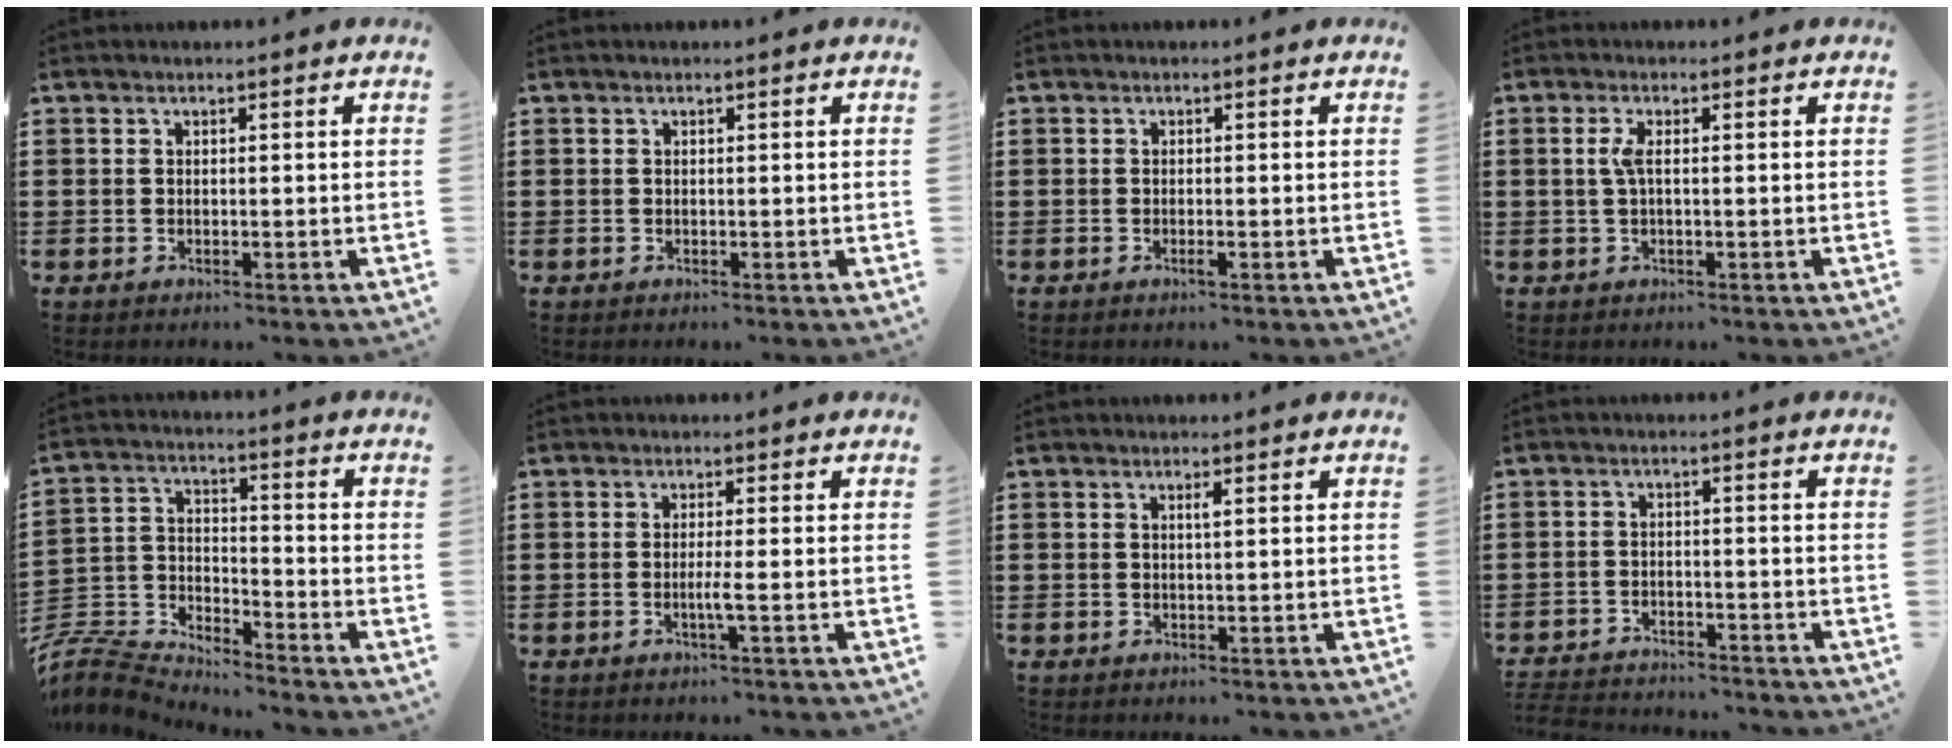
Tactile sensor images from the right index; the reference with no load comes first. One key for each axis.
{"total": 0.0}
{"total": 0.9, "fx": -0.5, "fy": -0.1, "fz": 0.8, "tx": -0.015, "ty": -0.007, "tz": -0.007}
{"total": 2.5, "fx": 0.0, "fy": 0.5, "fz": 2.4, "tx": -0.055, "ty": -0.003, "tz": -0.004}
{"total": 5.8, "fx": -5.7, "fy": 0.7, "fz": 0.3, "tx": -0.030, "ty": -0.010, "tz": -0.124}
{"total": 2.3, "fx": -0.7, "fy": -0.4, "fz": 2.1, "tx": -0.038, "ty": -0.009, "tz": -0.013}
{"total": 0.7, "fx": 0.3, "fy": -0.1, "fz": 0.6, "tx": -0.010, "ty": -0.002, "tz": 0.005}
{"total": 3.1, "fx": -3.1, "fy": 0.2, "fz": -0.1, "tx": -0.004, "ty": -0.001, "tz": -0.066}